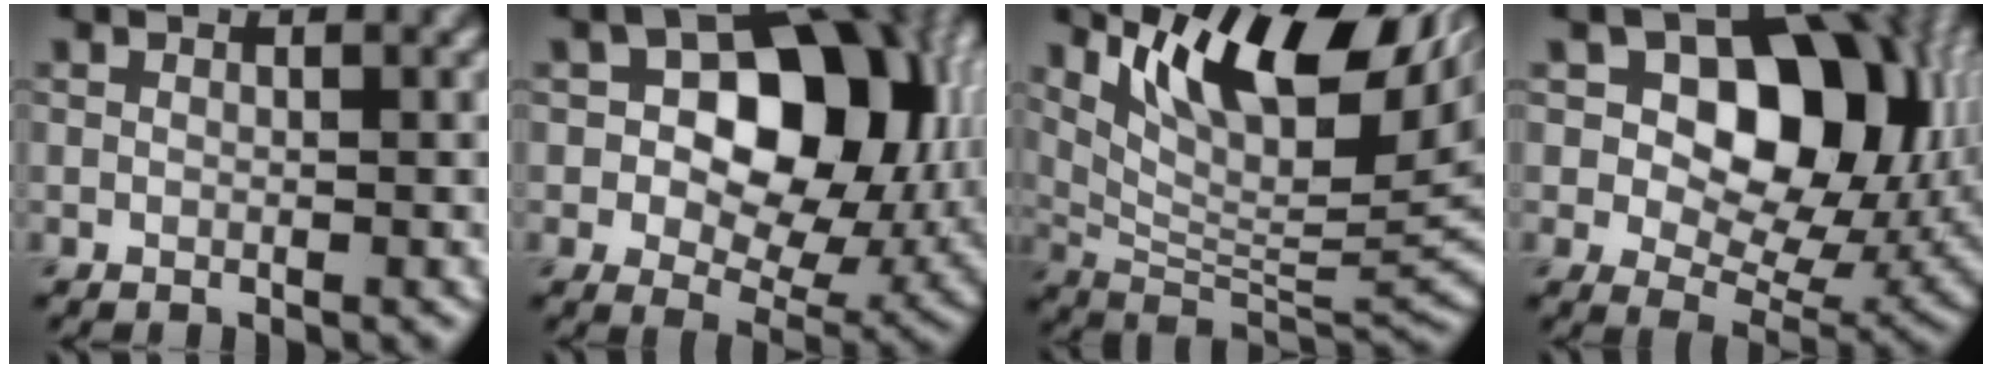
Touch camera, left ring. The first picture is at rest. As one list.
[{"total": 12.1, "force": [1.5, 7.6, 9.3], "torque": [-0.109, 0.014, 0.016]}, {"total": 13.4, "force": [6.2, 4.8, 10.9], "torque": [-0.169, 0.005, 0.110]}, {"total": 12.4, "force": [2.9, 8.1, 8.9], "torque": [-0.103, 0.008, 0.031]}]